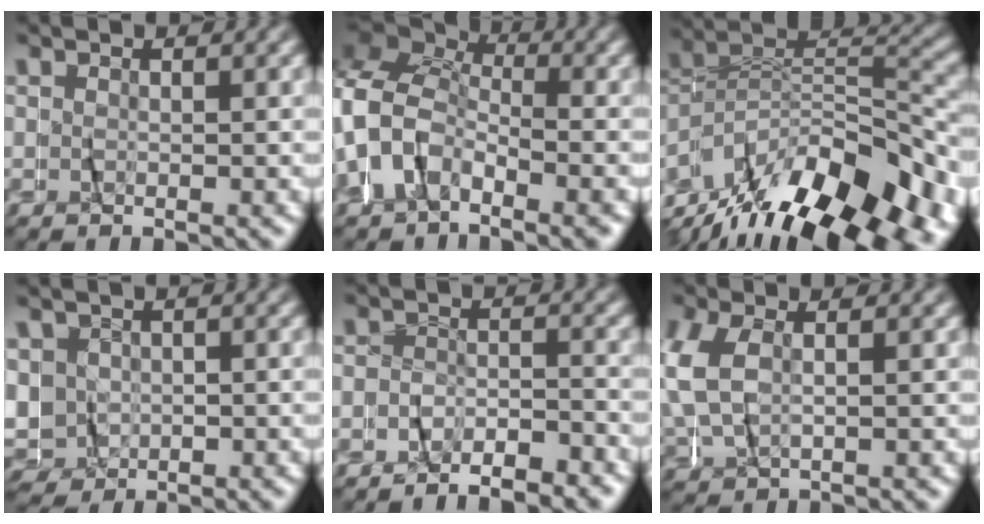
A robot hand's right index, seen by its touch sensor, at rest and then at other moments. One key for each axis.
{"total": 10.9, "fx": -0.7, "fy": 9.3, "fz": 5.5, "tx": -0.150, "ty": -0.014, "tz": -0.029}
{"total": 15.7, "fx": -8.3, "fy": 8.4, "fz": 10.4, "tx": -0.182, "ty": -0.021, "tz": -0.122}
{"total": 8.0, "fx": -1.3, "fy": 7.5, "fz": 2.3, "tx": -0.090, "ty": -0.027, "tz": -0.021}
{"total": 4.1, "fx": -3.9, "fy": 1.2, "fz": 0.0, "tx": 0.008, "ty": 0.008, "tz": -0.080}
{"total": 4.0, "fx": 0.1, "fy": 3.0, "fz": 2.7, "tx": -0.094, "ty": -0.005, "tz": 0.004}